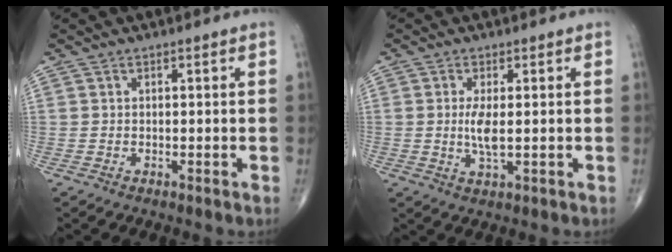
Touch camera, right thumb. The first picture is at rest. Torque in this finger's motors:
{"motor_torque": [1.10, 0.85, 0.69, -0.36, 0.06]}